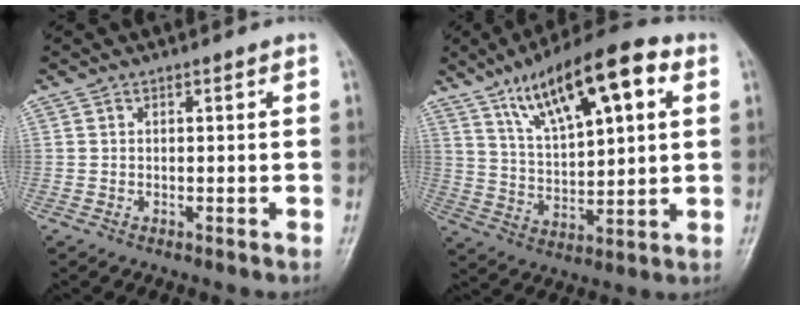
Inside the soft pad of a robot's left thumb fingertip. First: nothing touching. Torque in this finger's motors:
{"motor_torque": [0.66, 0.72, 1.48, -1.29, 0.21]}